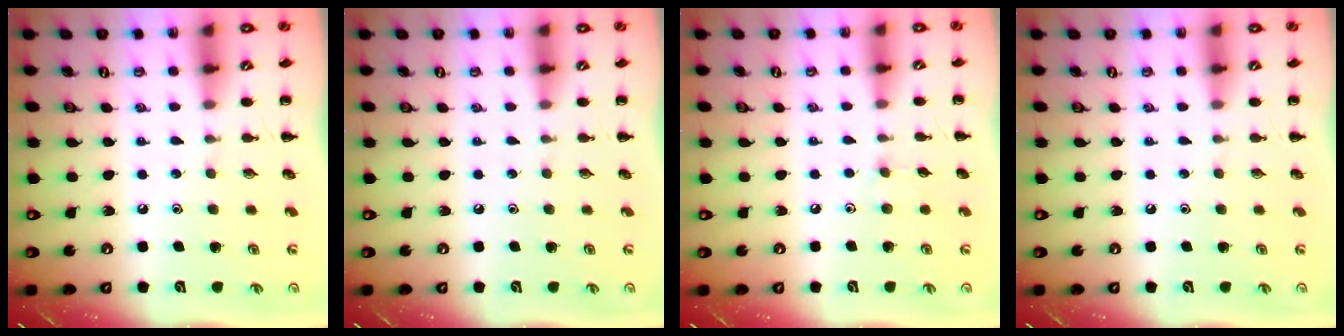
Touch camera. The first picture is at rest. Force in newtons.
{"total": 0.0}
{"total": 3.3, "press": 3.0, "slide": 1.4}
{"total": 0.0}